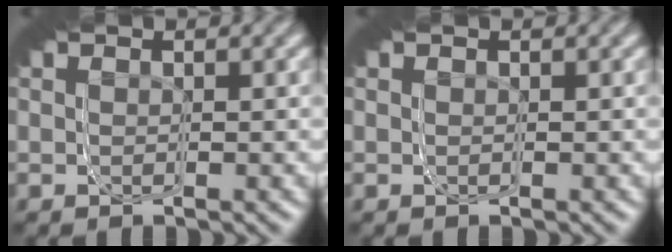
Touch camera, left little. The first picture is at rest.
{"total": 0.0}